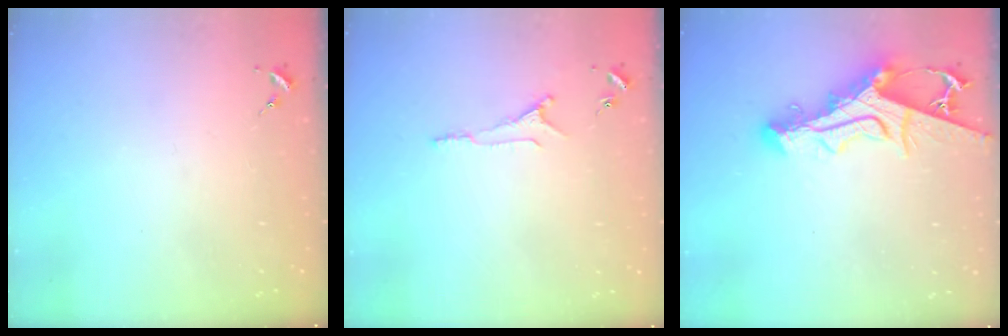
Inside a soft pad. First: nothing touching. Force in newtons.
{"total": 6.7, "press": 6.6, "slide": 0.8}
{"total": 13.1, "press": 13.1, "slide": 1.2}